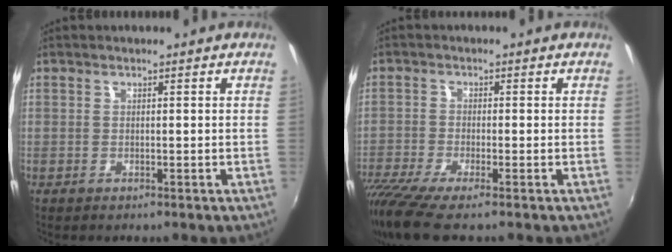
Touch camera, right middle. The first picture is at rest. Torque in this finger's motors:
{"motor_torque": [1.13, -1.01, 0.47, 0.15]}